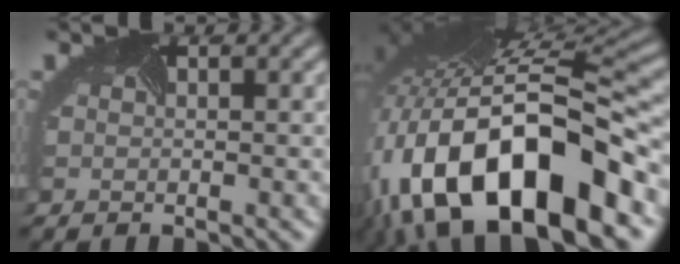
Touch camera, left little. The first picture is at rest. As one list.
[{"total": 17.1, "force": [-5.0, 8.9, 13.7], "torque": [-0.242, -0.010, -0.077]}]